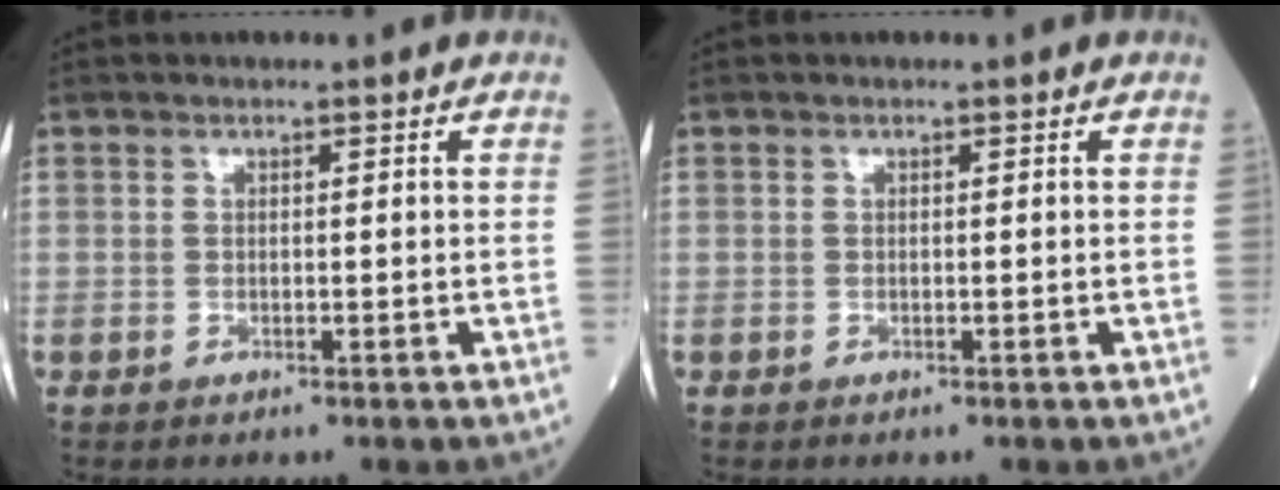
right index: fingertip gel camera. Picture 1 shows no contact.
{"total": 0.0}